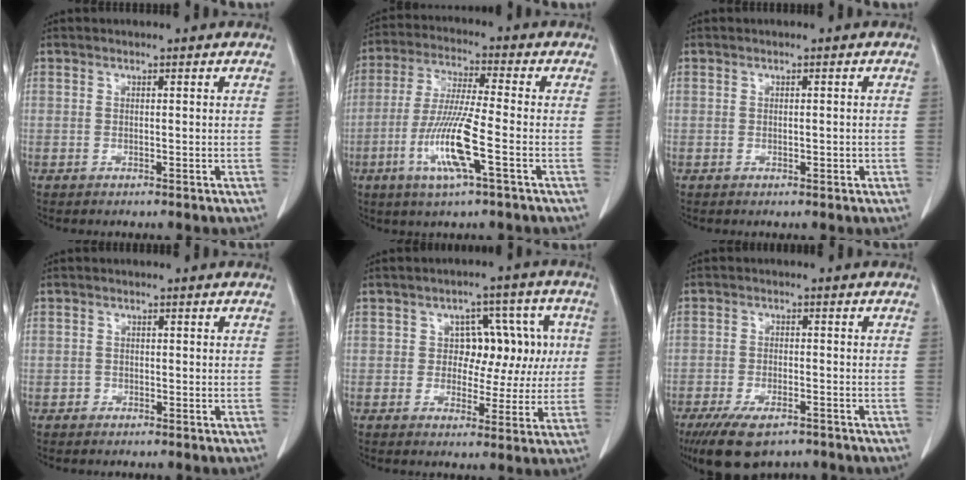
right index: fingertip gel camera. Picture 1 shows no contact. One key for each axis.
{"total": 11.1, "fx": -3.8, "fy": 0.2, "fz": 10.4, "tx": -0.212, "ty": -0.014, "tz": -0.078}
{"total": 0.9, "fx": -0.2, "fy": 0.4, "fz": 0.8, "tx": -0.012, "ty": 0.000, "tz": 0.000}
{"total": 0.9, "fx": -0.4, "fy": 0.8, "fz": -0.1, "tx": 0.000, "ty": 0.005, "tz": -0.011}
{"total": 8.0, "fx": 0.9, "fy": 5.6, "fz": 5.6, "tx": -0.053, "ty": 0.031, "tz": 0.015}
{"total": 9.2, "fx": -6.6, "fy": 3.3, "fz": 5.5, "tx": -0.093, "ty": -0.013, "tz": -0.106}